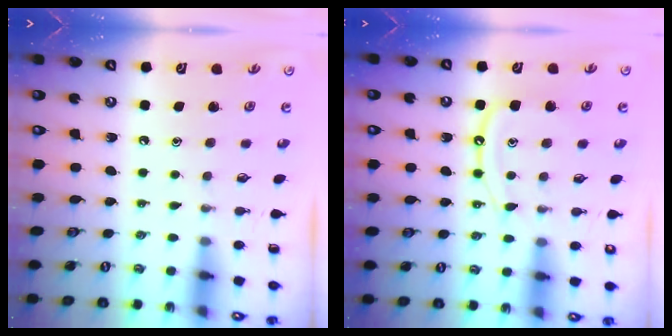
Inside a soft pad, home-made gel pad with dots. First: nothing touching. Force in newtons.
{"total": 10.8, "press": 10.7, "slide": 1.1}